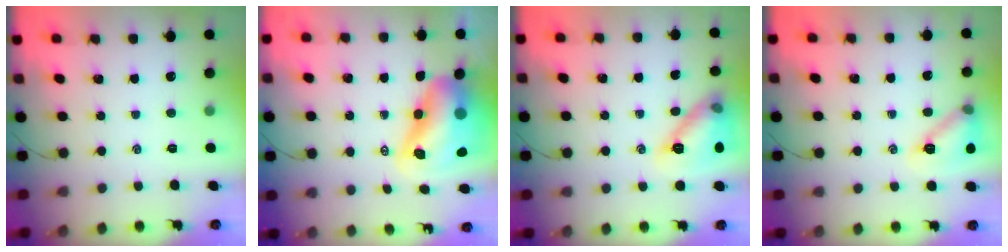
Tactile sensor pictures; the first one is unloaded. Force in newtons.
{"total": 15.7, "press": 15.0, "slide": 4.4}
{"total": 13.3, "press": 13.3, "slide": 0.5}
{"total": 12.8, "press": 12.7, "slide": 0.7}